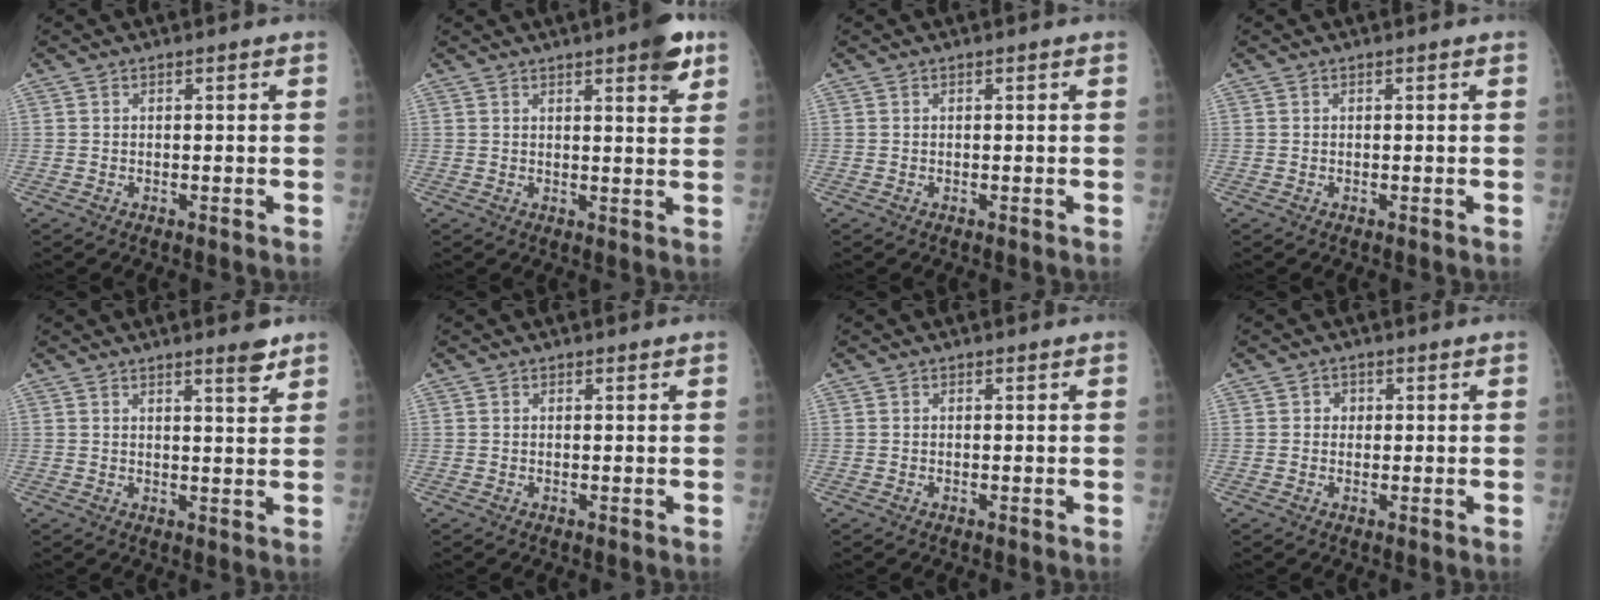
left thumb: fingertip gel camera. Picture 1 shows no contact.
{"total": 6.4, "force": [3.8, 1.6, 4.9], "torque": [-0.052, -0.015, 0.044]}
{"total": 0.0}
{"total": 0.0}
{"total": 3.8, "force": [2.9, 0.6, 2.4], "torque": [-0.026, -0.022, 0.040]}
{"total": 0.0}
{"total": 0.0}
{"total": 1.5, "force": [0.3, 1.4, 0.4], "torque": [0.008, 0.004, 0.001]}